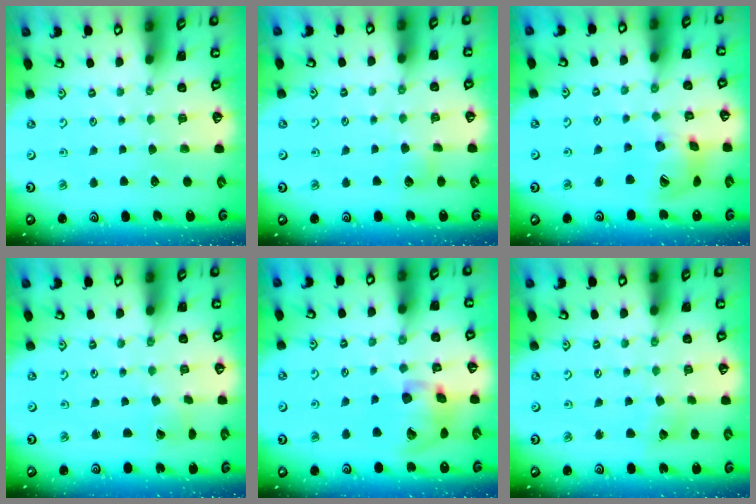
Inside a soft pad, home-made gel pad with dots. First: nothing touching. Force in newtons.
{"total": 3.4, "press": 3.4, "slide": 0.4}
{"total": 17.2, "press": 17.0, "slide": 2.8}
{"total": 1.5, "press": 1.5, "slide": 0.1}
{"total": 17.4, "press": 17.2, "slide": 2.6}
{"total": 4.5, "press": 4.4, "slide": 0.7}